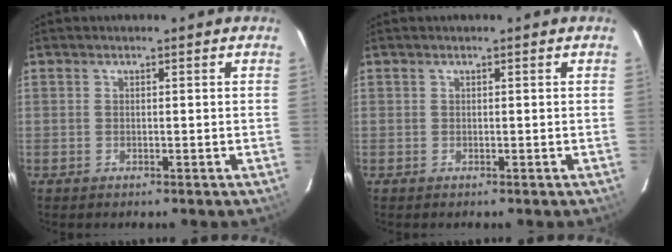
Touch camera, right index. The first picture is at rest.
{"total": 0.0}